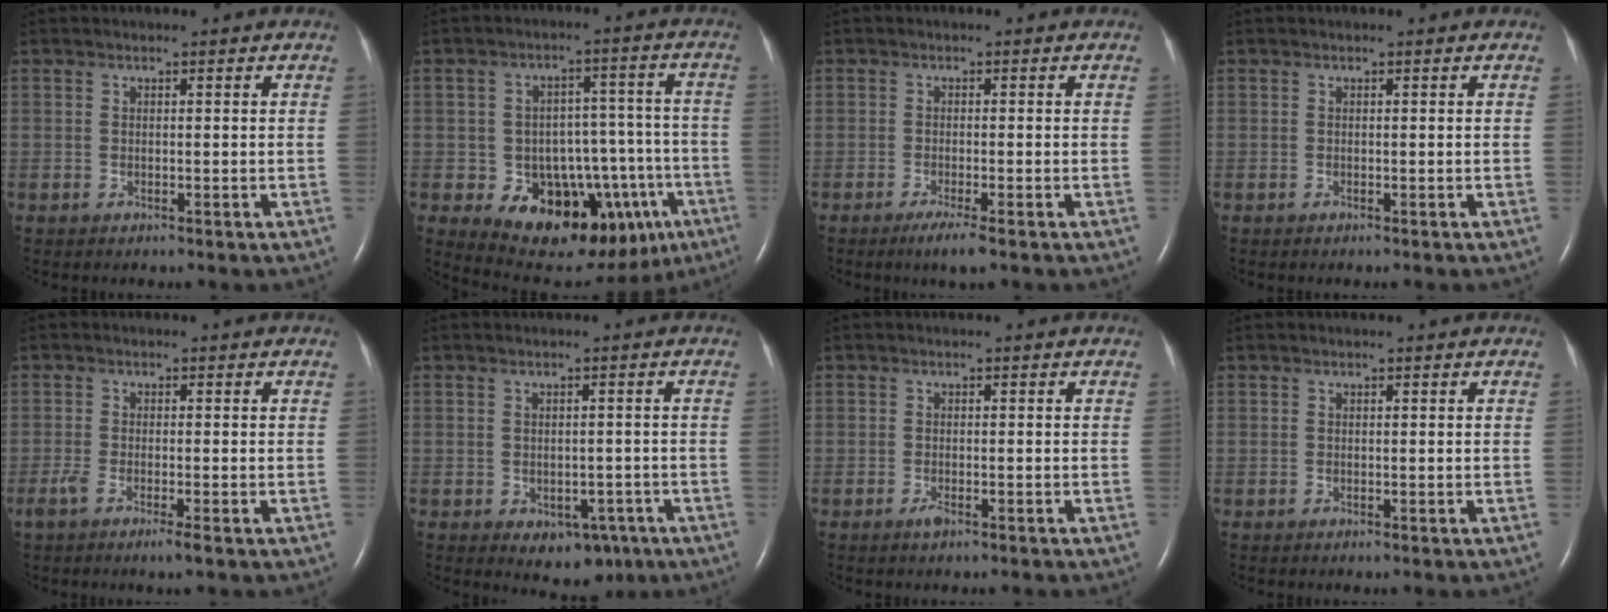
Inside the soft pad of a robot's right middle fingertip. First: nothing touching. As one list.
[{"total": 17.4, "force": [-8.1, 10.1, 11.7], "torque": [-0.130, 0.040, -0.099]}, {"total": 3.0, "force": [-1.9, 0.0, 2.3], "torque": [-0.047, -0.010, -0.035]}, {"total": 0.0}, {"total": 2.6, "force": [-1.6, 0.1, 2.1], "torque": [-0.047, -0.007, -0.035]}, {"total": 5.3, "force": [-2.3, 3.6, 3.1], "torque": [-0.033, 0.008, -0.018]}, {"total": 1.2, "force": [-0.8, 0.2, 0.8], "torque": [-0.018, -0.002, -0.013]}, {"total": 0.0}]